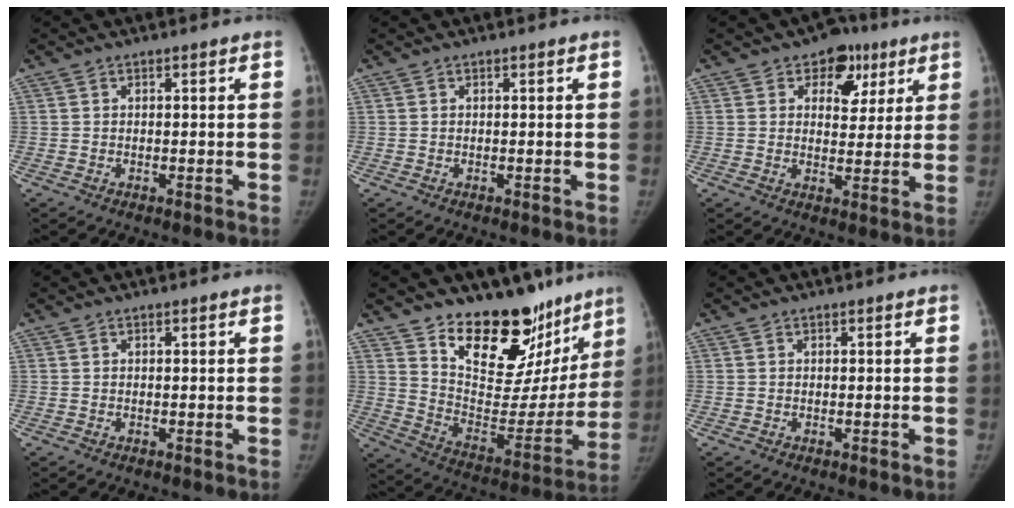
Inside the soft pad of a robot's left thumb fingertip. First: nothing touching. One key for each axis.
{"total": 0.0}
{"total": 8.6, "fx": 4.4, "fy": 6.1, "fz": 4.2, "tx": -0.010, "ty": -0.013, "tz": 0.058}
{"total": 0.0}
{"total": 24.9, "fx": 17.8, "fy": 12.9, "fz": 11.6, "tx": -0.117, "ty": -0.111, "tz": 0.275}
{"total": 0.0}